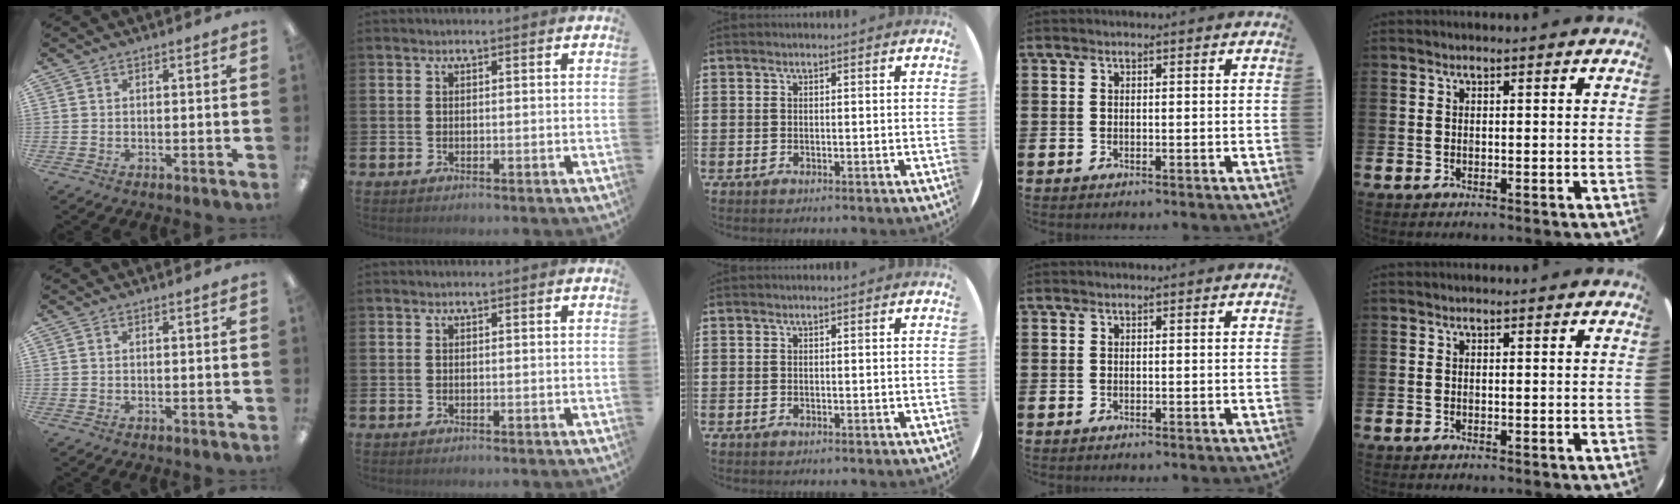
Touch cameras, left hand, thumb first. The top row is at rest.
{}